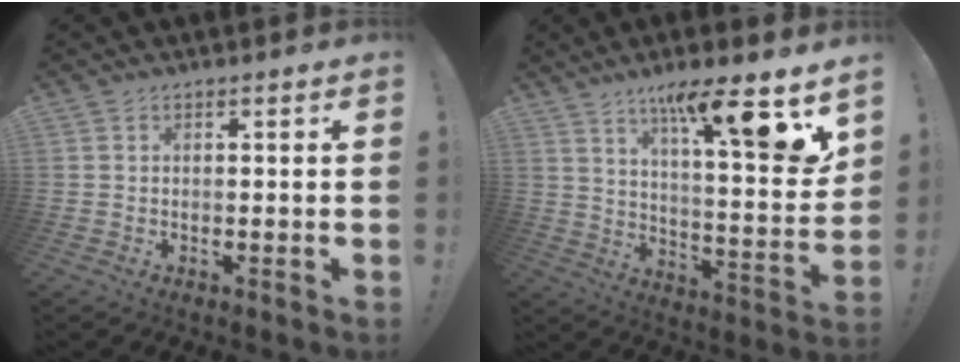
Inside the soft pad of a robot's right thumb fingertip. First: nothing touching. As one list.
[{"total": 15.4, "force": [9.9, 0.8, 11.7], "torque": [-0.184, -0.073, 0.144]}]